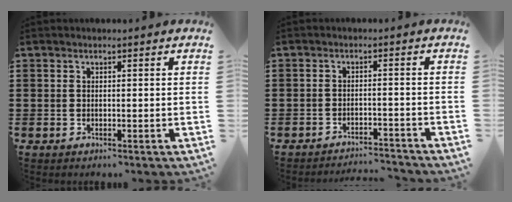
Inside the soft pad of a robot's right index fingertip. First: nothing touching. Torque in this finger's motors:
{"motor_torque": [0.06, -0.01, 0.03, 0.00]}